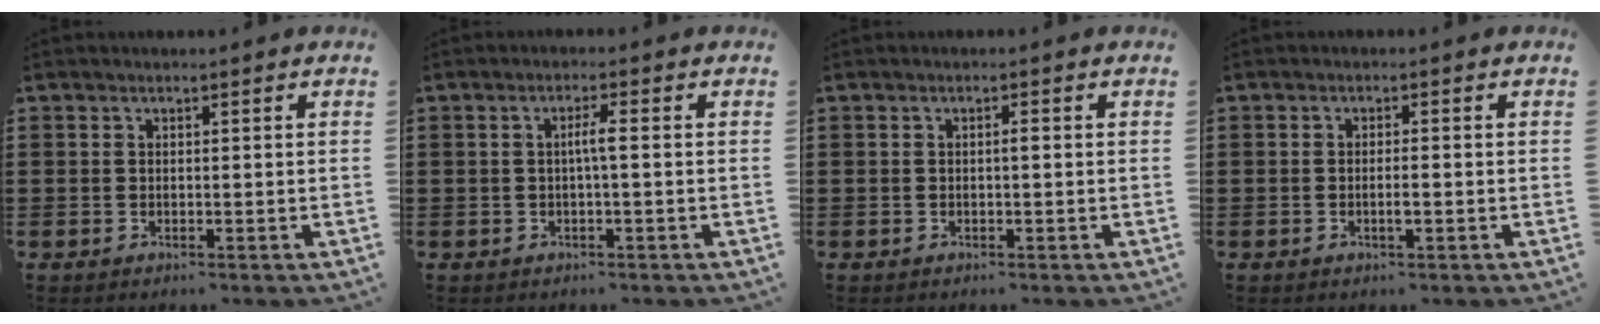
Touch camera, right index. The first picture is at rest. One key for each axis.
{"total": 2.3, "fx": -0.2, "fy": 0.0, "fz": 2.3, "tx": -0.043, "ty": 0.000, "tz": -0.007}
{"total": 0.5, "fx": -0.1, "fy": 0.0, "fz": 0.5, "tx": -0.010, "ty": -0.003, "tz": -0.002}
{"total": 1.8, "fx": -0.6, "fy": 0.2, "fz": 1.7, "tx": -0.030, "ty": -0.001, "tz": -0.010}